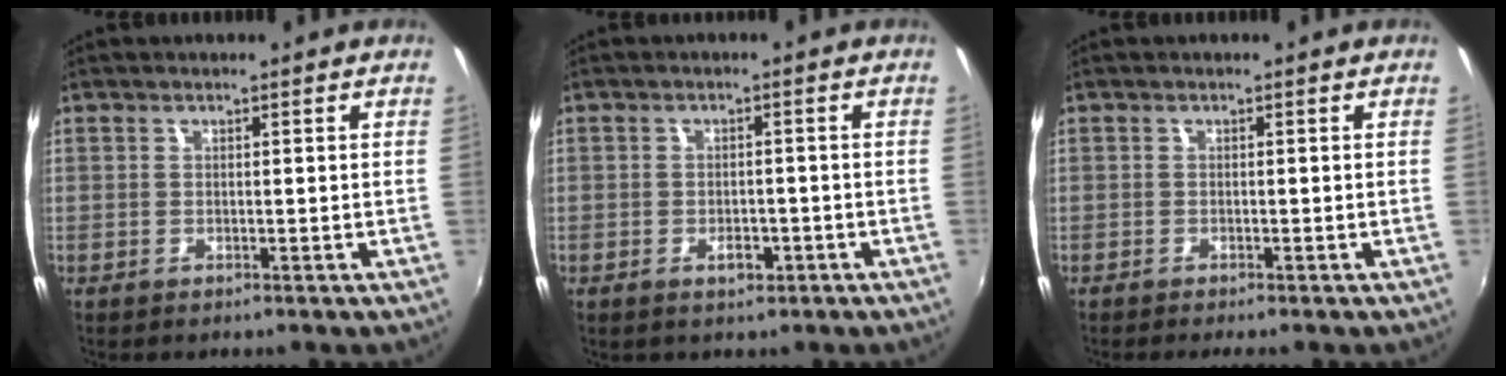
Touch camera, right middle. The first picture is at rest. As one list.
[{"total": 2.2, "force": [-0.8, 1.5, 1.3], "torque": [-0.022, 0.002, -0.007]}, {"total": 0.8, "force": [-0.8, -0.1, 0.3], "torque": [-0.005, -0.004, -0.014]}]